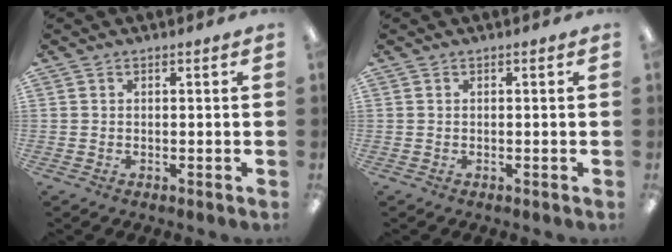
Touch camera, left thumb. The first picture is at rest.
{"total": 0.0}